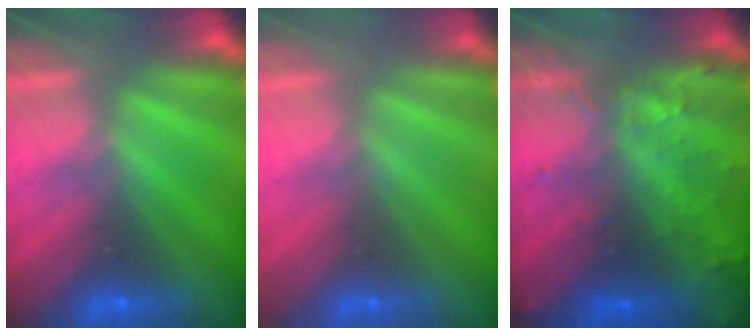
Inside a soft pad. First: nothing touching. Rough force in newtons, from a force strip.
{"total": 2.7}
{"total": 6.7}